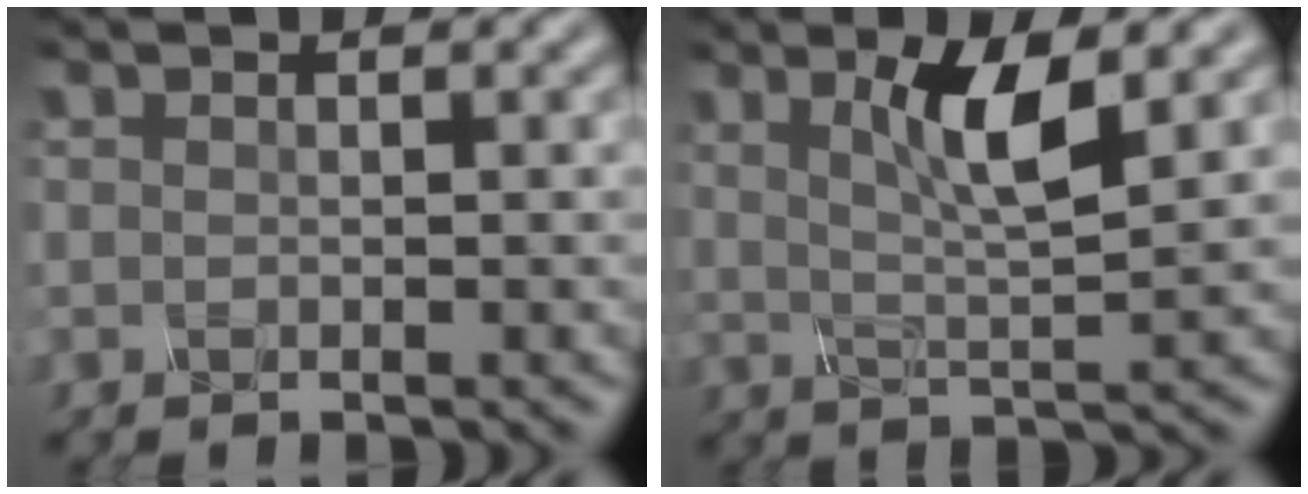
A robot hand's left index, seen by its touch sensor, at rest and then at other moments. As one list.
[{"total": 3.6, "force": [1.3, 0.0, 3.3], "torque": [-0.076, -0.003, 0.050]}]